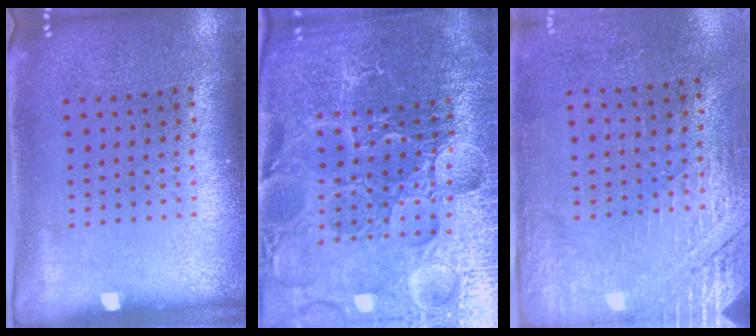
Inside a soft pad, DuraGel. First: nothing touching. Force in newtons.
{"total": 6.2, "press": 5.6, "slide": 2.8}
{"total": 2.7, "press": 2.4, "slide": 1.2}